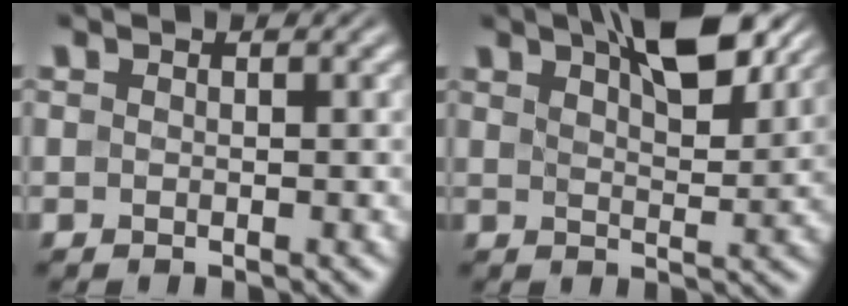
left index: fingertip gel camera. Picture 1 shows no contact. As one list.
[{"total": 8.0, "force": [4.7, 2.9, 5.7], "torque": [-0.084, 0.019, 0.063]}]